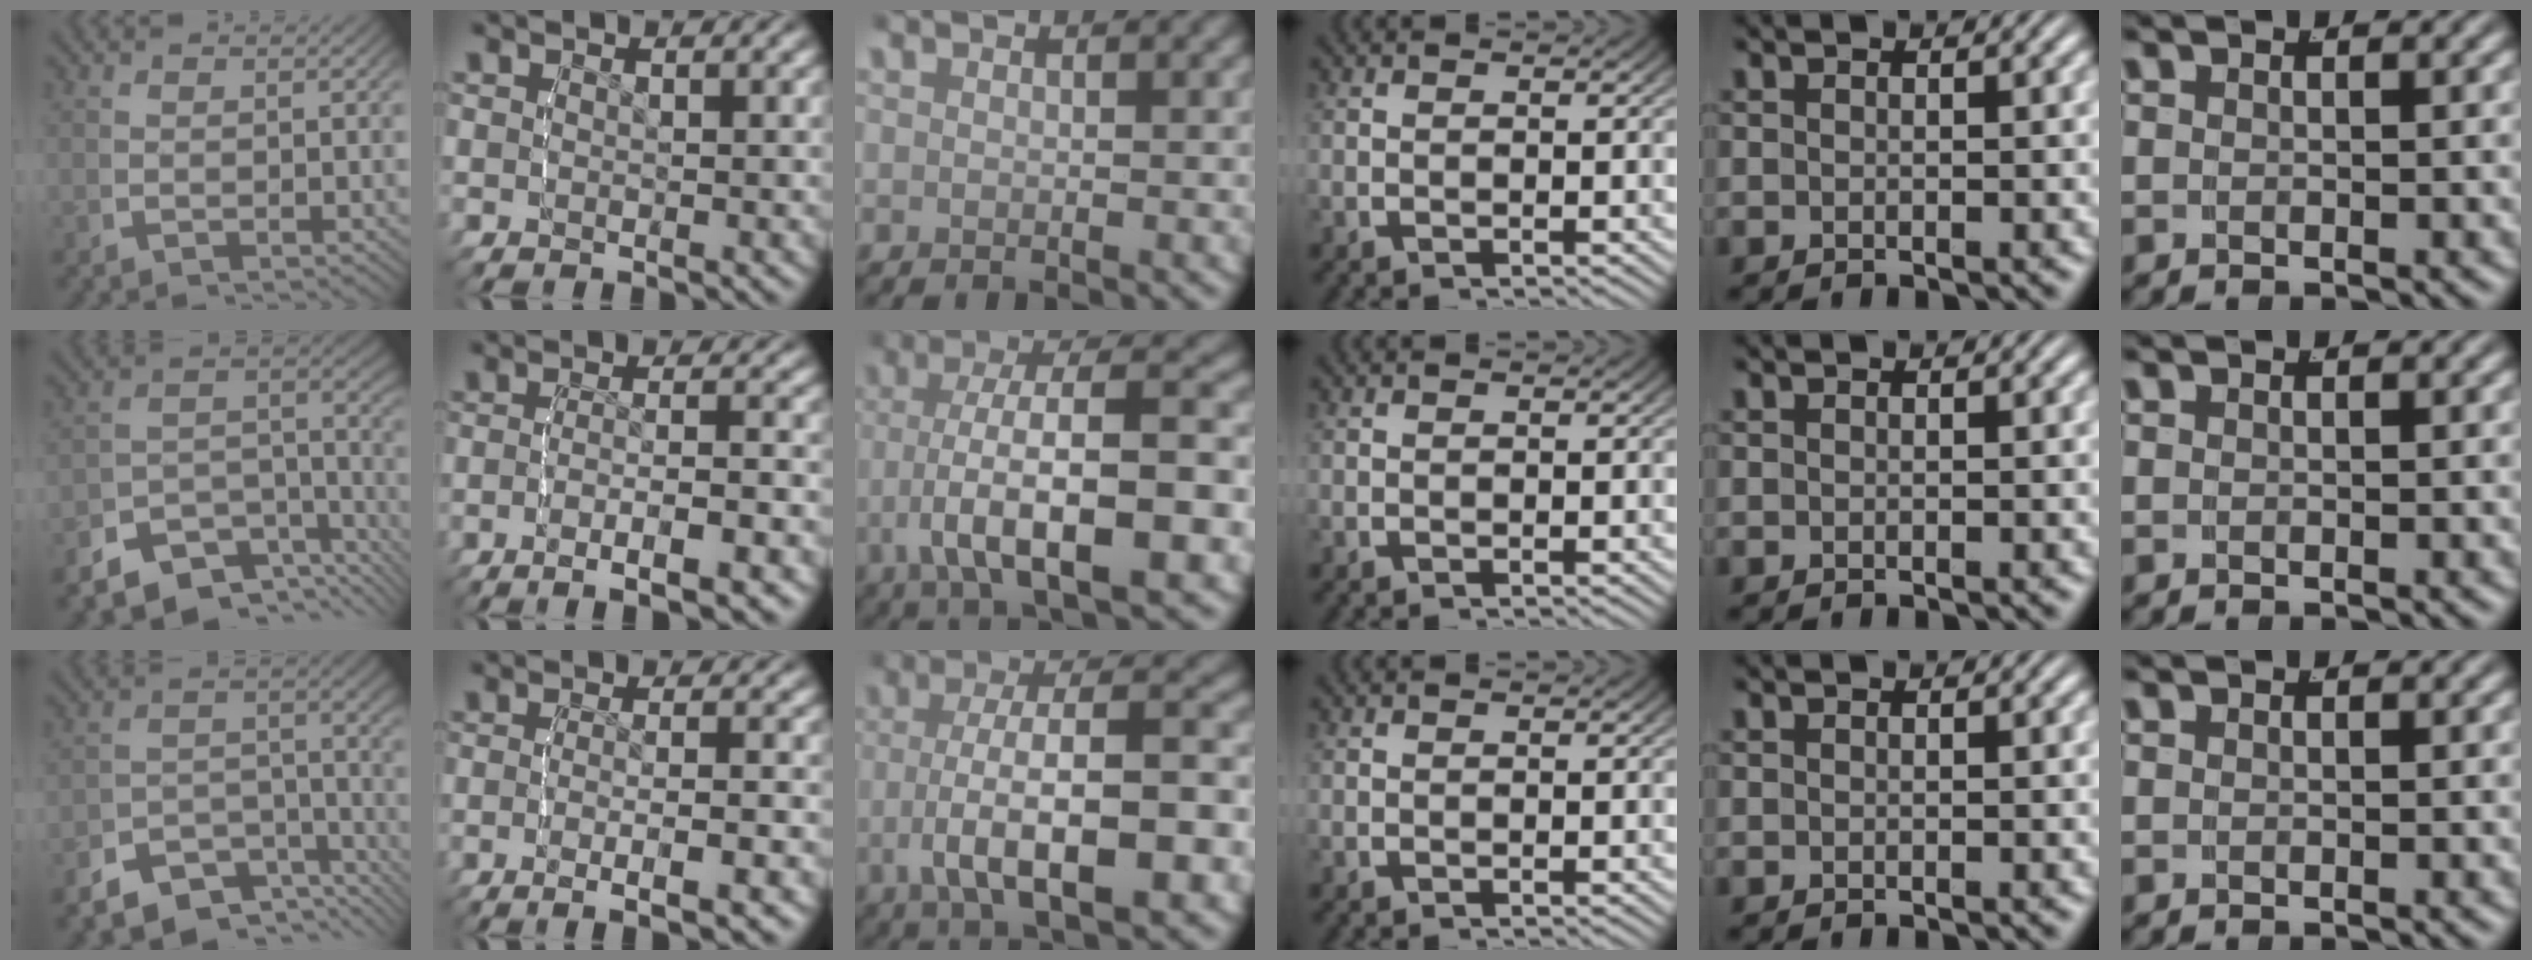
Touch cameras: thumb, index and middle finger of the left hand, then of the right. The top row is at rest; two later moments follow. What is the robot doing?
{"motion": "lift_and_place", "object": "bandage"}